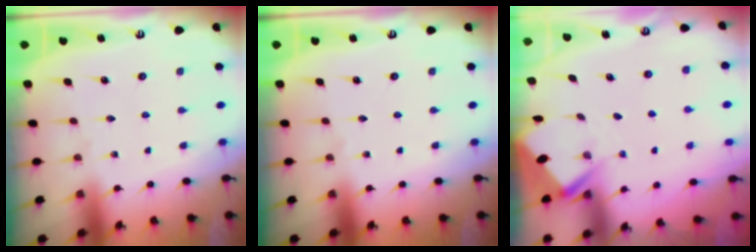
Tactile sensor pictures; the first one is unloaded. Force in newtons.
{"total": 0.0}
{"total": 2.9, "press": 2.8, "slide": 0.4}